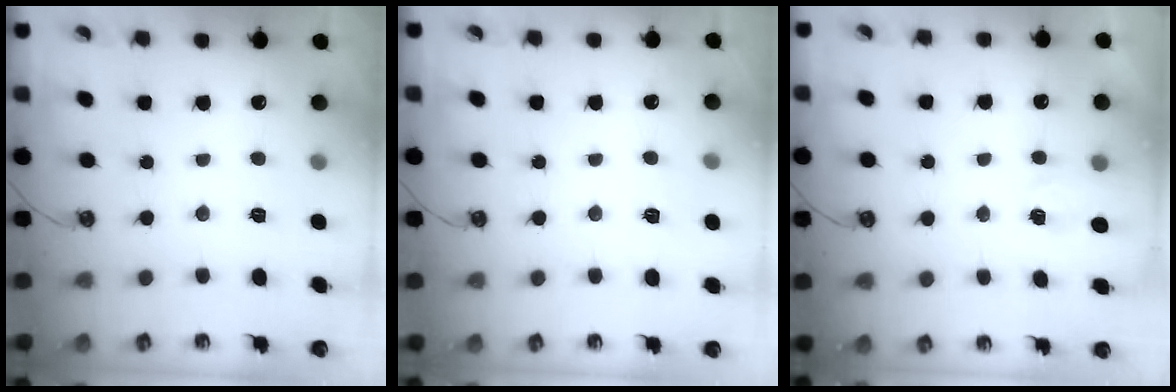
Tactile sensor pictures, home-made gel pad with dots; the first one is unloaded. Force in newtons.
{"total": 4.1, "press": 4.1, "slide": 0.5}
{"total": 3.3, "press": 3.3, "slide": 0.2}